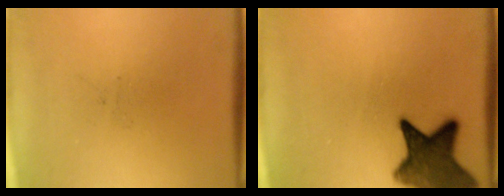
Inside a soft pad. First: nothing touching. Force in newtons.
{"total": 11.8}